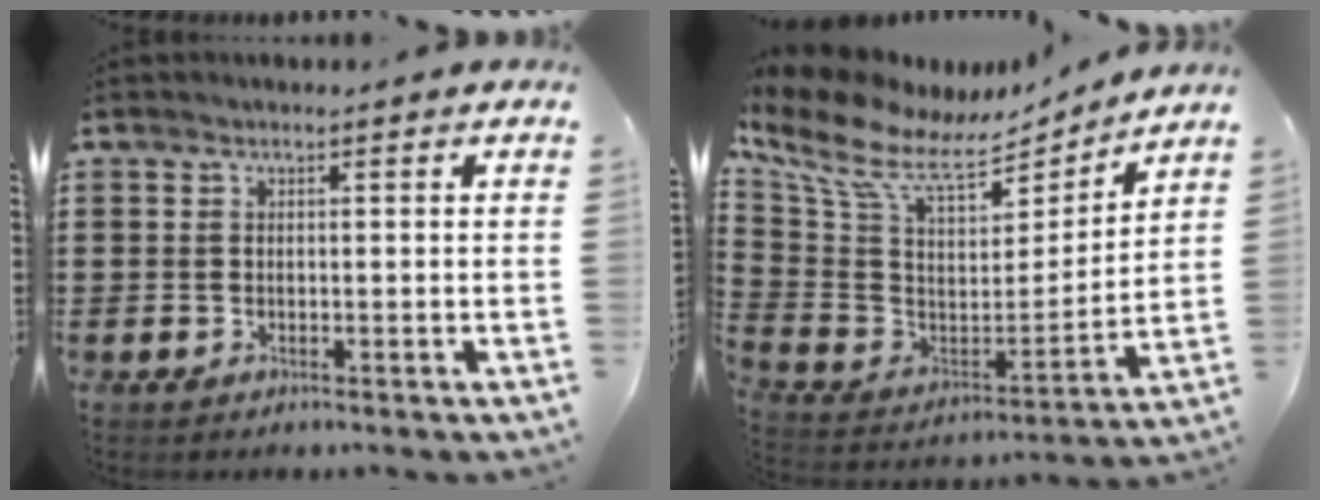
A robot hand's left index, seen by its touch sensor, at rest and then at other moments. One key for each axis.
{"total": 10.5, "fx": 7.6, "fy": 3.9, "fz": 6.1, "tx": -0.152, "ty": -0.048, "tz": 0.131}